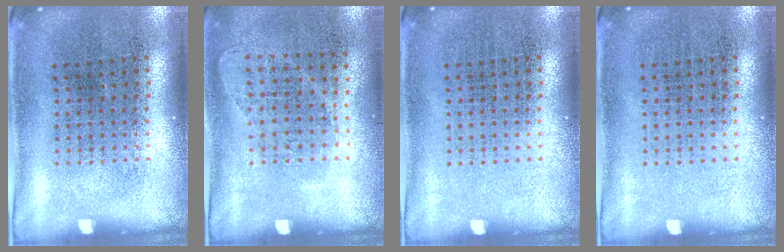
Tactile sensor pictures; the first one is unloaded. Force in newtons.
{"total": 1.0, "press": 0.9, "slide": 0.5}
{"total": 0.0}
{"total": 0.0}